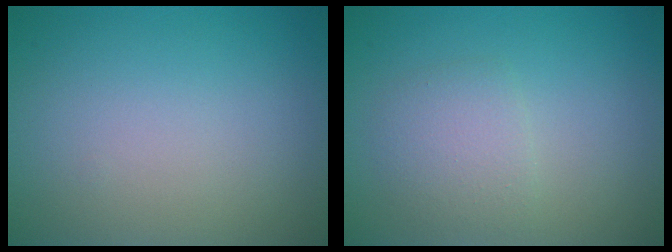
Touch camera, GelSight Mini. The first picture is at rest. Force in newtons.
{"total": 2.3, "press": 2.3, "slide": 0.0}